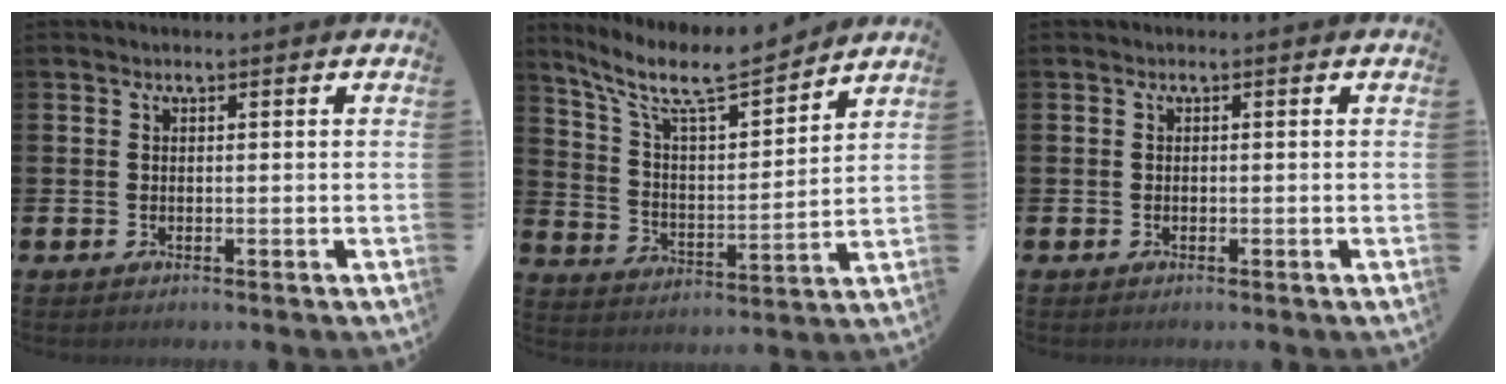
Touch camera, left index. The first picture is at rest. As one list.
[{"total": 9.8, "force": [8.5, 1.9, 4.4], "torque": [-0.115, -0.053, 0.147]}, {"total": 0.0}]